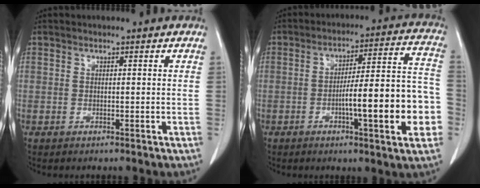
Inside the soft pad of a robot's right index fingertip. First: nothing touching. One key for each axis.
{"total": 15.6, "fx": -4.0, "fy": 2.1, "fz": 14.9, "tx": -0.198, "ty": 0.024, "tz": -0.055}